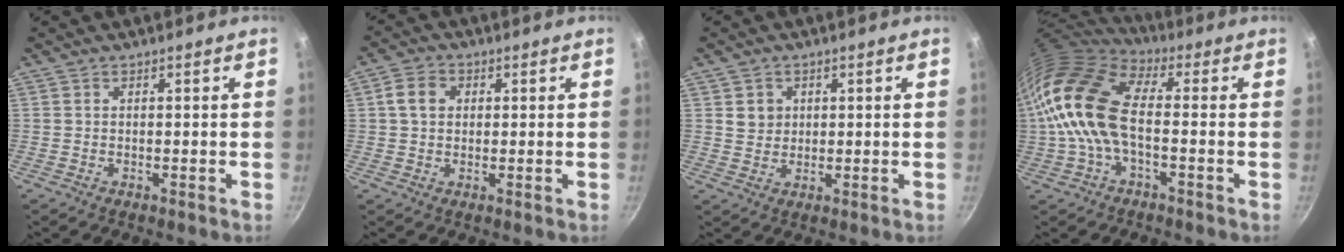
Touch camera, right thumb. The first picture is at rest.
{"total": 4.9, "force": [1.0, 3.9, 2.8], "torque": [-0.039, 0.007, 0.012]}
{"total": 3.5, "force": [0.9, 3.2, 1.1], "torque": [-0.001, 0.002, 0.018]}
{"total": 16.1, "force": [-0.9, 8.5, 13.6], "torque": [-0.251, 0.024, -0.030]}